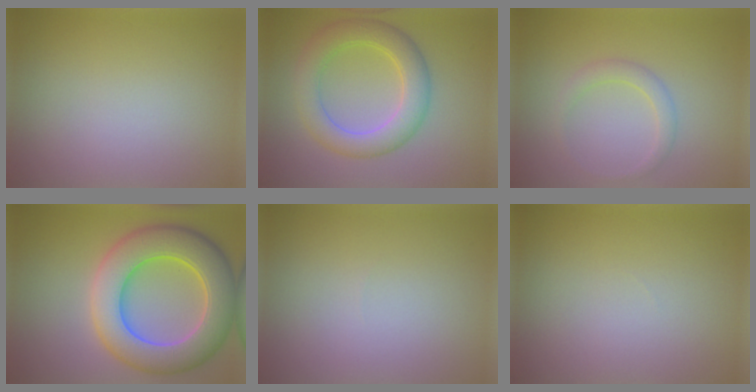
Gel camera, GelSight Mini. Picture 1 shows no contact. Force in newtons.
{"total": 5.5, "press": 5.5, "slide": 0.2}
{"total": 1.6, "press": 1.6, "slide": 0.0}
{"total": 10.1, "press": 10.1, "slide": 0.7}
{"total": 0.0}
{"total": 0.0}